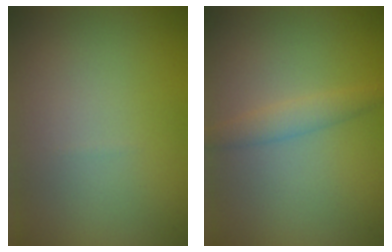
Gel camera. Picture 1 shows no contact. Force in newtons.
{"total": 1.9, "press": 1.9, "slide": 0.1}